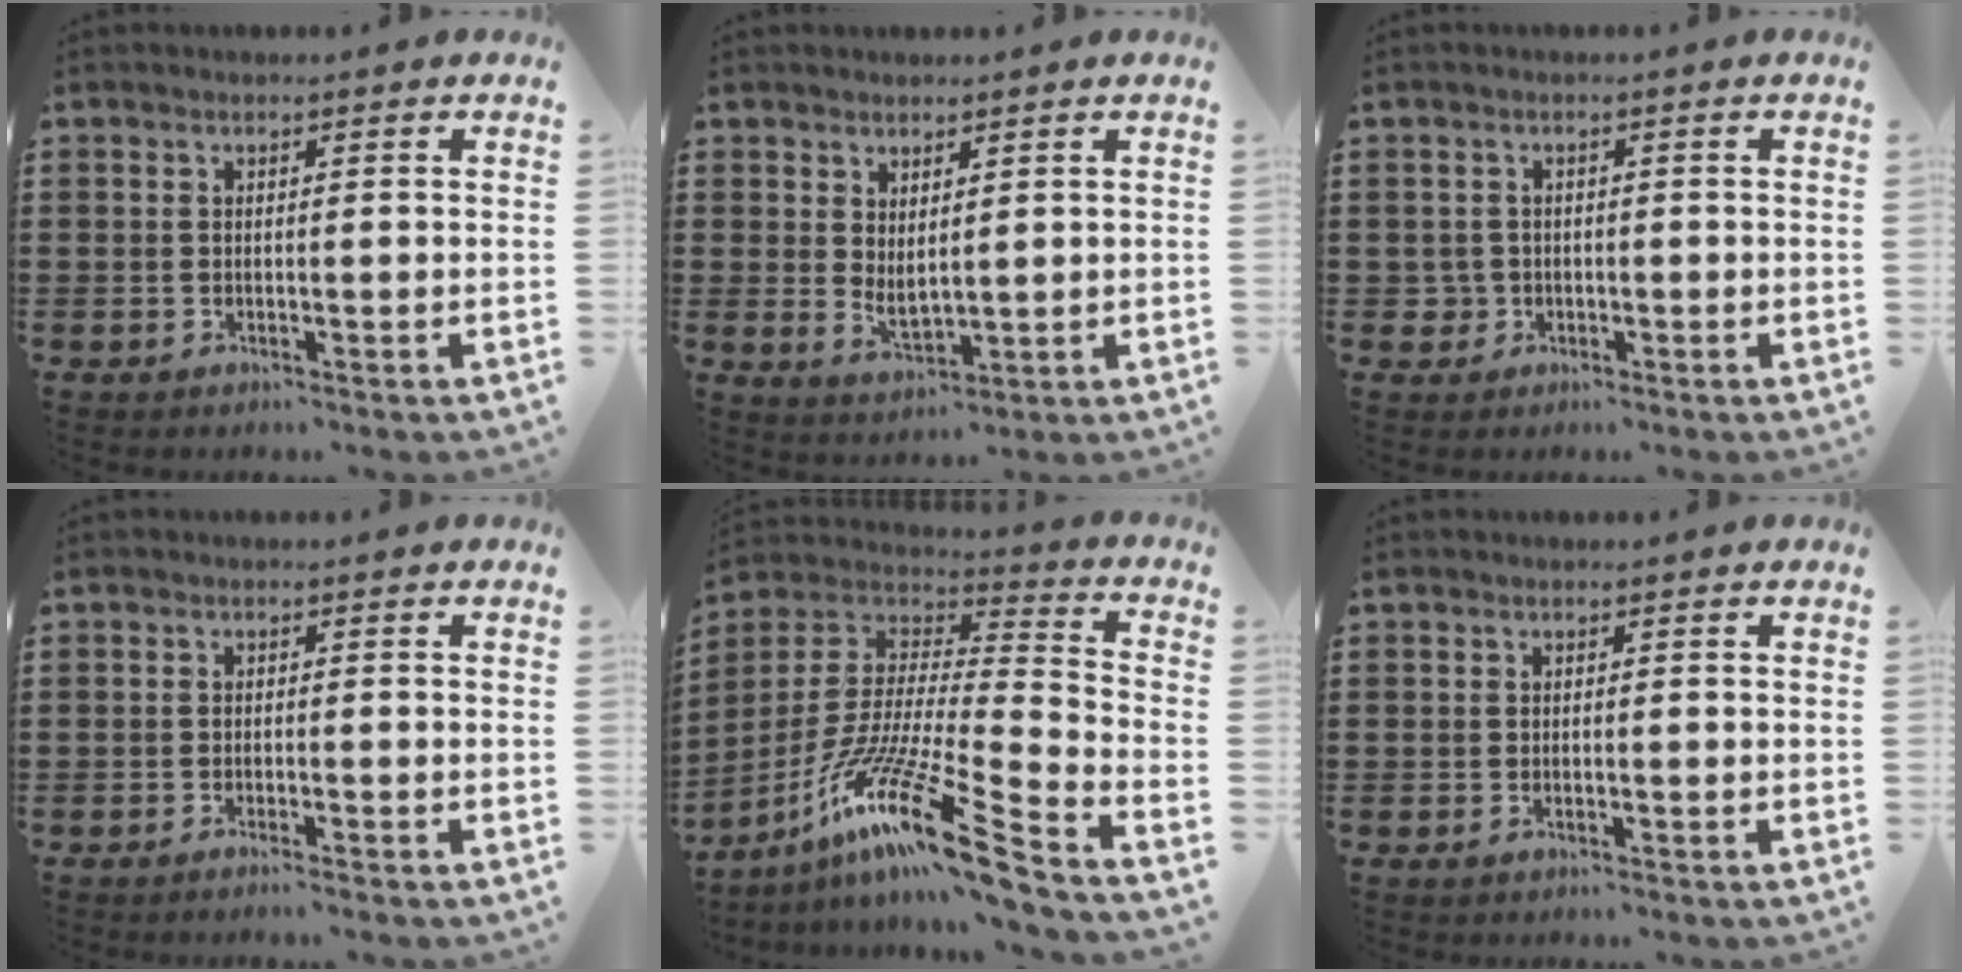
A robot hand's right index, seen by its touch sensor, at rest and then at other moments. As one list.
[{"total": 2.6, "force": [1.2, 1.3, 1.8], "torque": [-0.038, 0.001, 0.025]}, {"total": 2.2, "force": [-0.7, 2.1, 0.3], "torque": [-0.016, 0.004, -0.017]}, {"total": 1.0, "force": [-1.0, -0.3, 0.2], "torque": [-0.003, -0.002, -0.019]}, {"total": 17.4, "force": [-12.0, 1.1, 12.5], "torque": [-0.244, 0.014, -0.221]}, {"total": 0.0}]